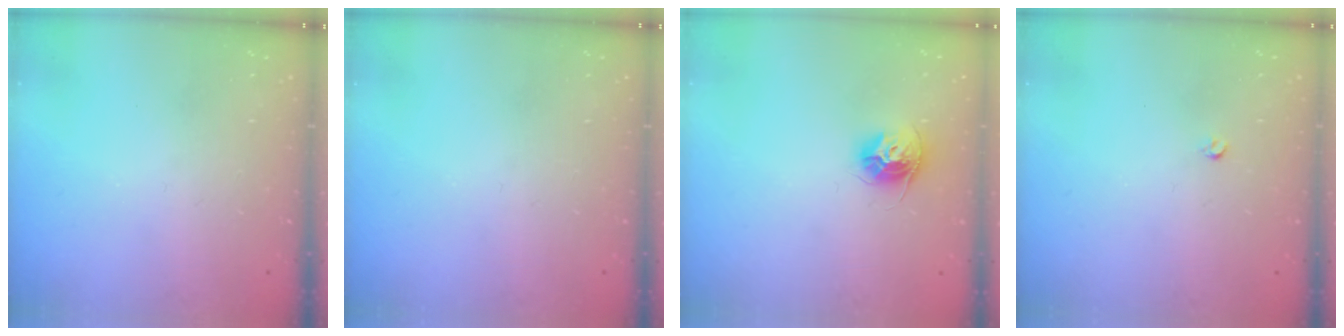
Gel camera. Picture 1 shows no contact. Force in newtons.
{"total": 0.0}
{"total": 10.5, "press": 10.4, "slide": 0.8}
{"total": 2.6, "press": 2.5, "slide": 0.4}